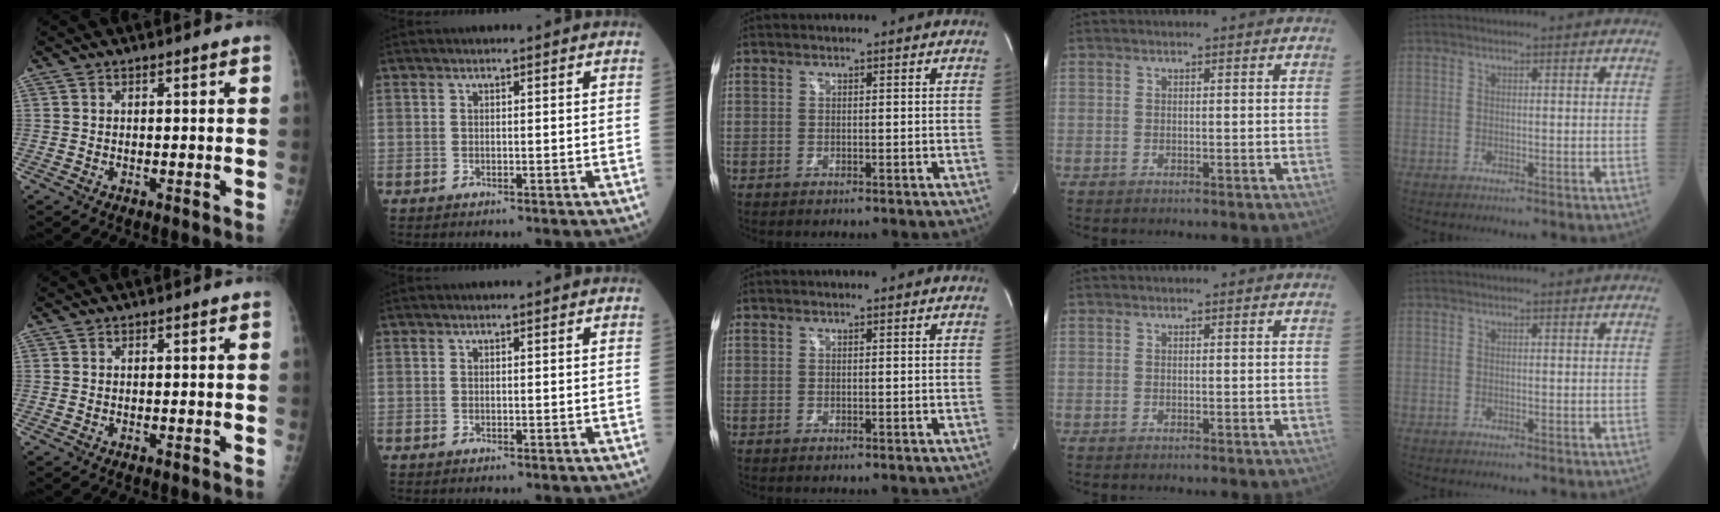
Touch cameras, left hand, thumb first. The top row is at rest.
{}